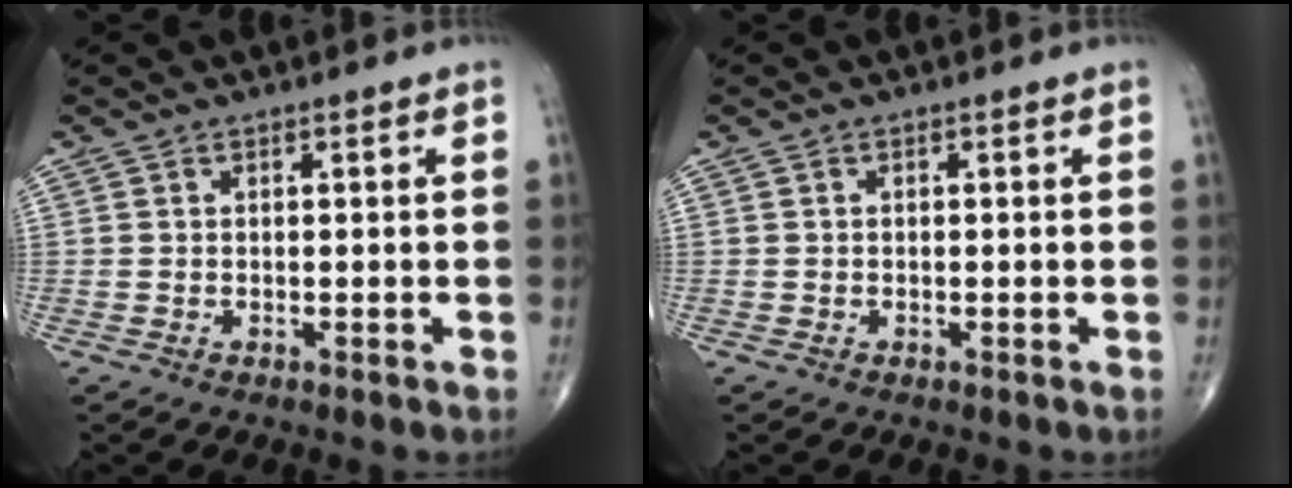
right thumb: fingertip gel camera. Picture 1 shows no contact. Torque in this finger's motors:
{"motor_torque": [-0.42, -0.27, -0.26, 0.01, -0.10]}